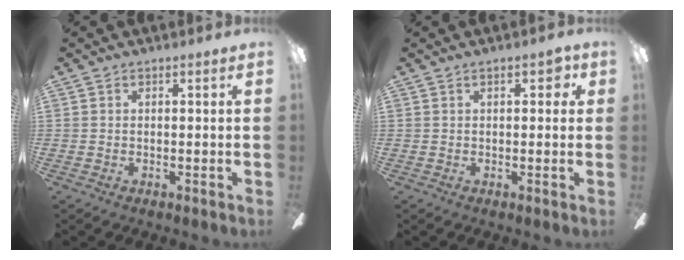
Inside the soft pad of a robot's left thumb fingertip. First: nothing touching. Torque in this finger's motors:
{"motor_torque": [-0.04, 0.03, -0.47, 0.29, 0.05]}